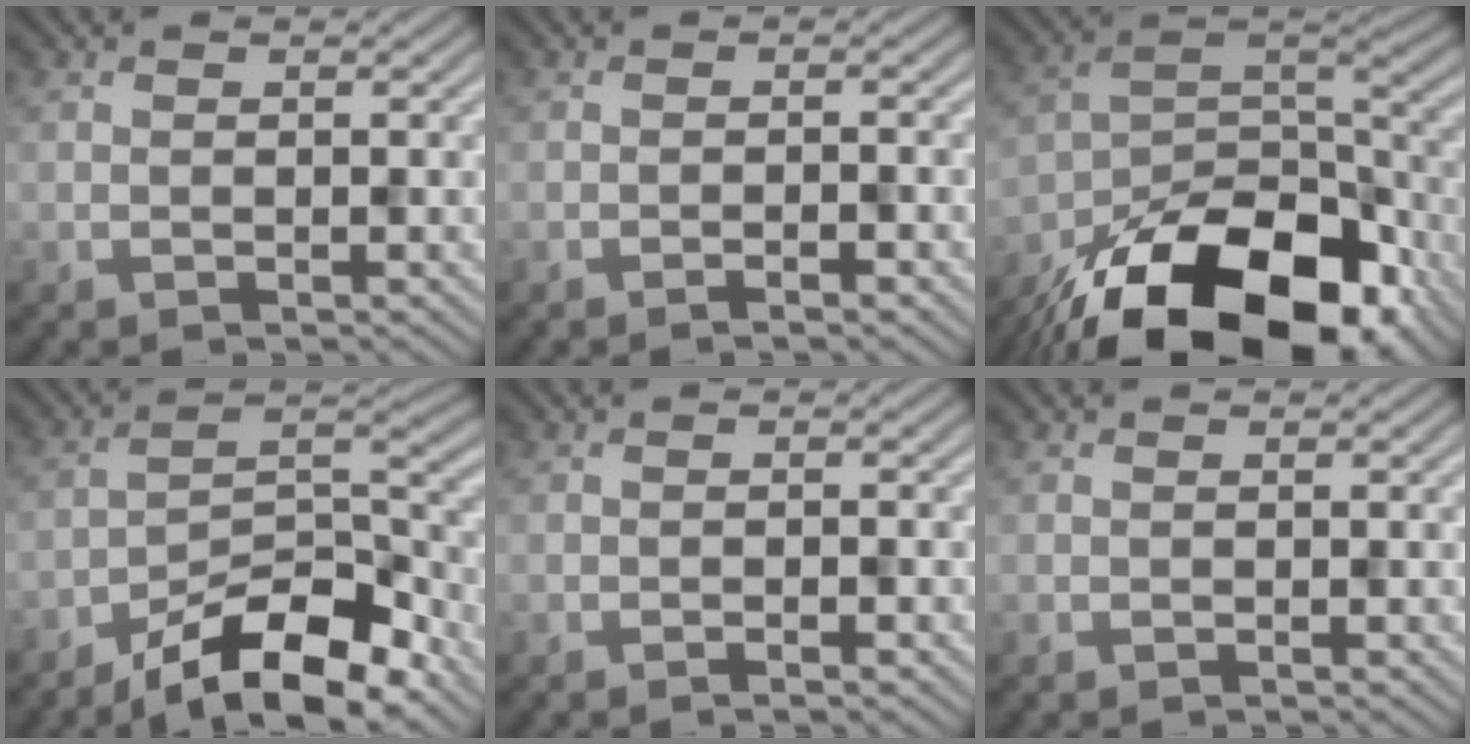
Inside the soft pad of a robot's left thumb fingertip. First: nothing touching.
{"total": 1.6, "force": [-1.0, 0.2, 1.2], "torque": [-0.017, 0.003, -0.018]}
{"total": 19.1, "force": [-12.9, 9.2, 10.7], "torque": [-0.212, -0.044, -0.198]}
{"total": 12.4, "force": [-8.8, 3.9, 7.8], "torque": [-0.121, 0.003, -0.170]}
{"total": 1.0, "force": [-0.6, 0.1, 0.7], "torque": [-0.011, 0.000, -0.011]}
{"total": 0.0}